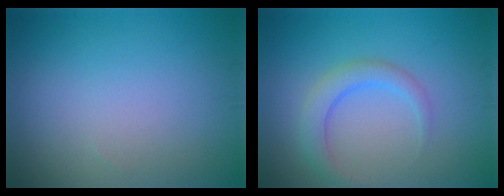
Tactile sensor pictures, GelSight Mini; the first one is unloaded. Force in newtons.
{"total": 2.8, "press": 2.8, "slide": 0.1}